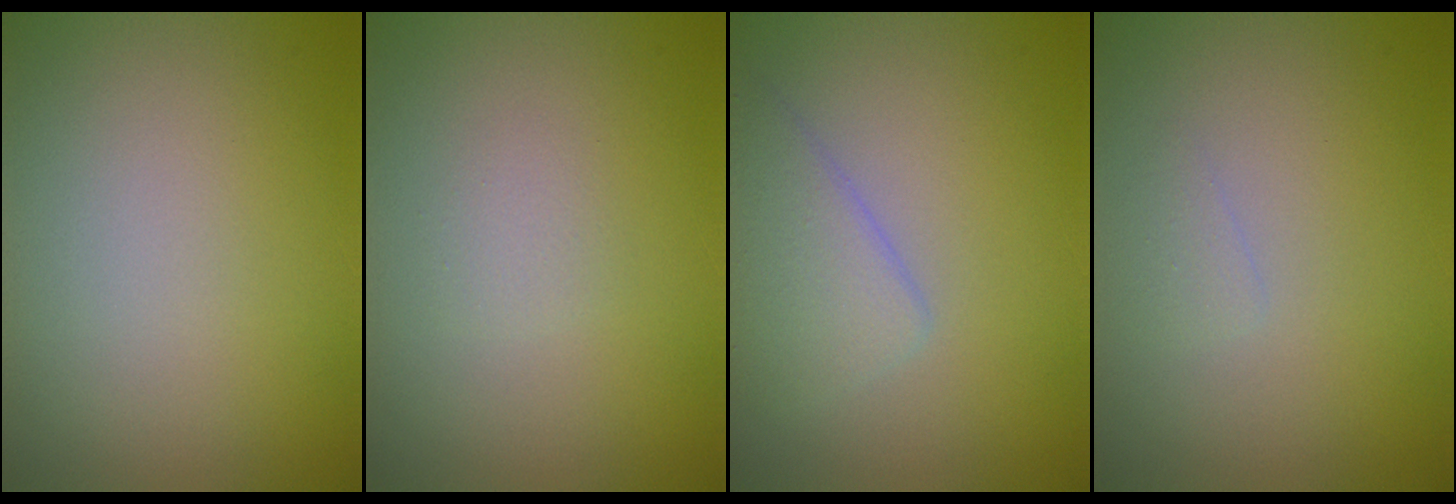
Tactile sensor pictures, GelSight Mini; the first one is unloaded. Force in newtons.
{"total": 0.8, "press": 0.8, "slide": 0.0}
{"total": 2.8, "press": 2.8, "slide": 0.2}
{"total": 0.7, "press": 0.7, "slide": 0.0}